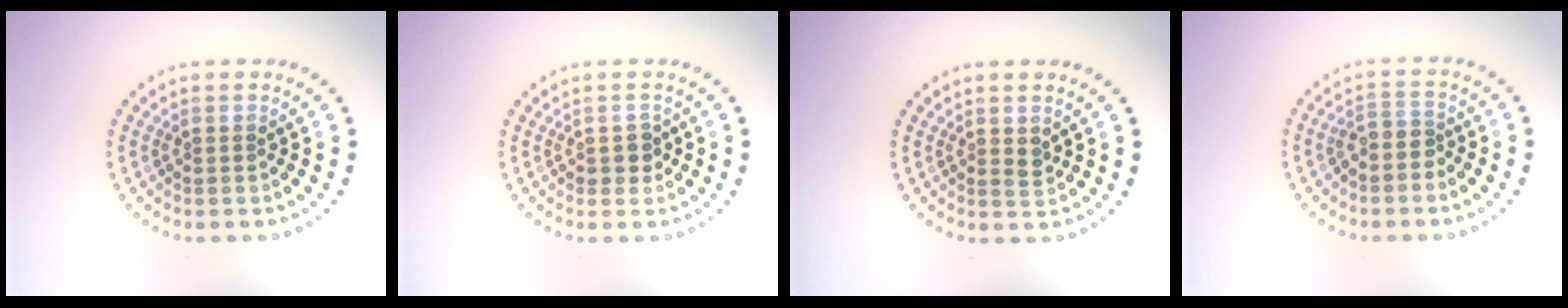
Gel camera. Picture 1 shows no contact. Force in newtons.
{"total": 1.5, "press": 1.3, "slide": 0.6}
{"total": 1.0, "press": 1.0, "slide": 0.3}
{"total": 2.0, "press": 1.6, "slide": 1.2}